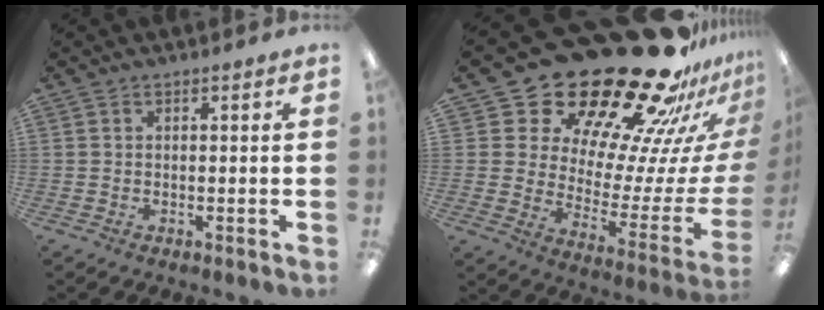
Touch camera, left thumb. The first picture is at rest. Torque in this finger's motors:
{"motor_torque": [1.46, 1.46, 1.39, -1.38, 0.19]}